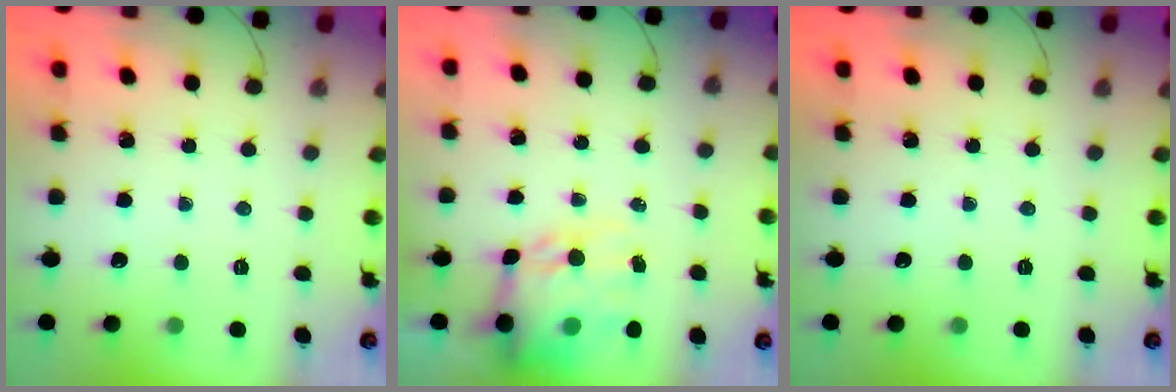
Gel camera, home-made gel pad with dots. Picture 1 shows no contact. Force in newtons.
{"total": 15.8, "press": 15.3, "slide": 4.1}
{"total": 0.0}